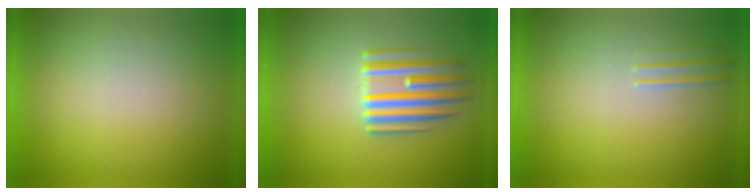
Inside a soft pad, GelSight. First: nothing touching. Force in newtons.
{"total": 5.5}
{"total": 1.3}